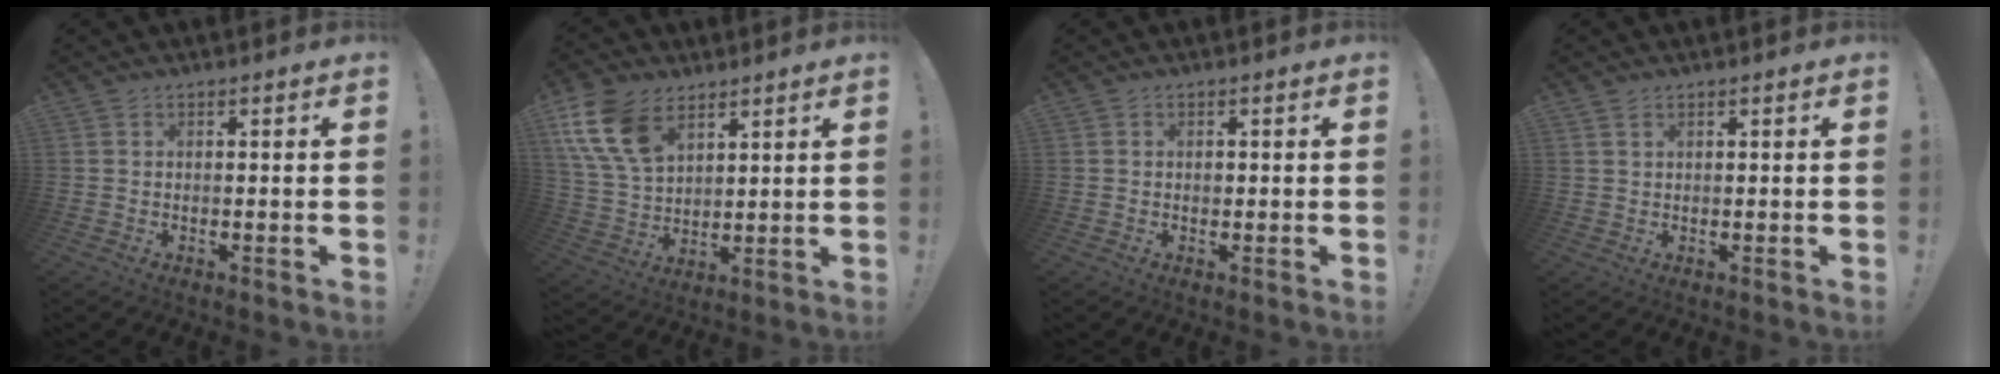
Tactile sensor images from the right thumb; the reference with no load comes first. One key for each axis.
{"total": 15.2, "fx": 8.1, "fy": 9.6, "fz": 8.6, "tx": -0.181, "ty": -0.028, "tz": 0.159}
{"total": 0.8, "fx": -0.1, "fy": 0.8, "fz": 0.2, "tx": -0.002, "ty": 0.001, "tz": -0.003}
{"total": 1.7, "fx": 1.1, "fy": 0.8, "fz": 1.0, "tx": -0.020, "ty": 0.000, "tz": 0.021}